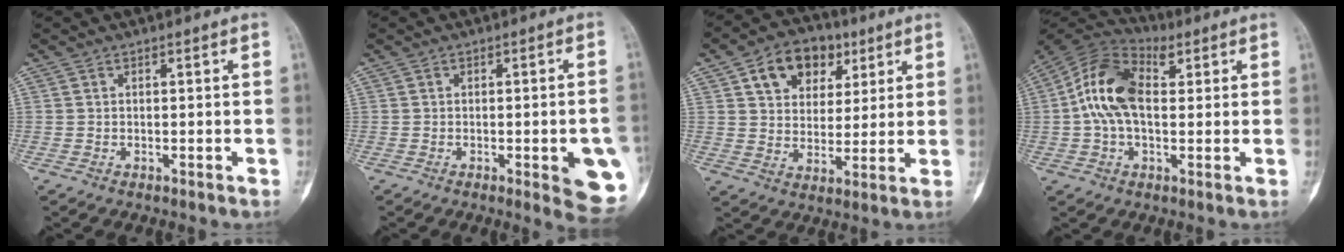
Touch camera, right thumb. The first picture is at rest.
{"total": 10.1, "force": [-2.6, 2.7, 9.5], "torque": [-0.097, -0.004, -0.024]}
{"total": 12.6, "force": [5.7, 8.9, 6.7], "torque": [-0.069, -0.009, 0.094]}
{"total": 13.2, "force": [2.4, 7.6, 10.5], "torque": [-0.207, 0.032, 0.037]}